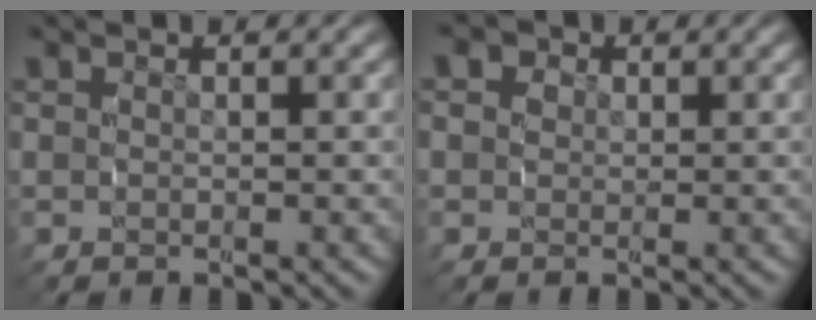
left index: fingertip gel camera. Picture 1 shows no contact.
{"total": 3.5, "force": [1.0, 3.1, 1.3], "torque": [-0.030, -0.006, 0.014]}